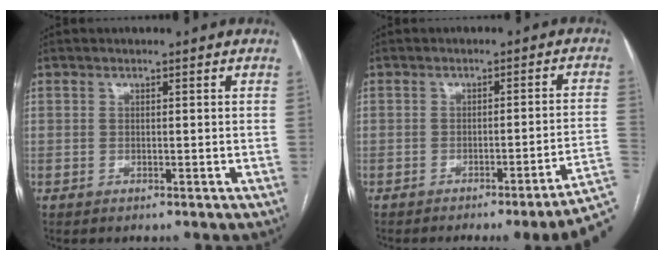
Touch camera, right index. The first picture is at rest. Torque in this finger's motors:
{"motor_torque": [-0.21, -1.29, 0.21, 0.09]}